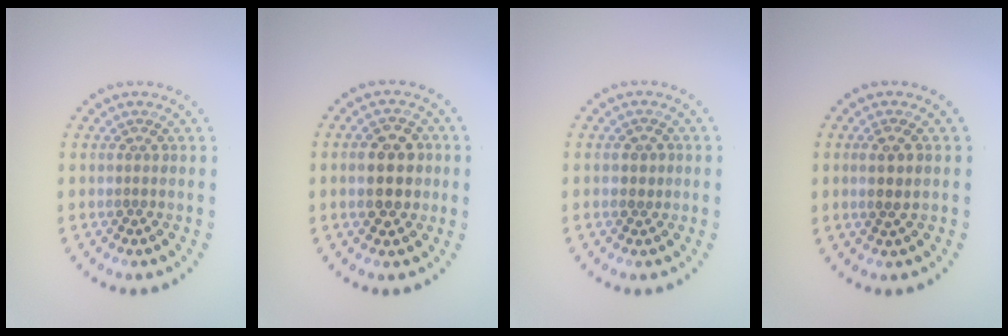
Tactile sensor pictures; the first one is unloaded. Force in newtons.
{"total": 4.3, "press": 4.3, "slide": 0.3}
{"total": 0.7, "press": 0.6, "slide": 0.3}
{"total": 1.5, "press": 1.3, "slide": 0.7}